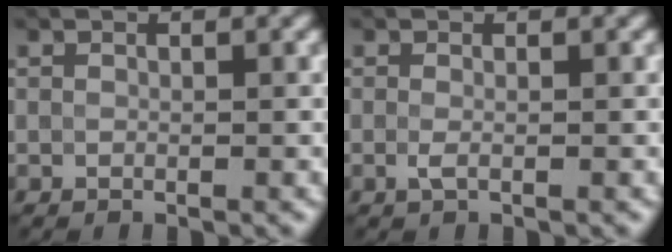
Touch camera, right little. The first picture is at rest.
{"total": 0.7, "force": [0.0, 0.2, 0.7], "torque": [-0.018, -0.004, 0.000]}